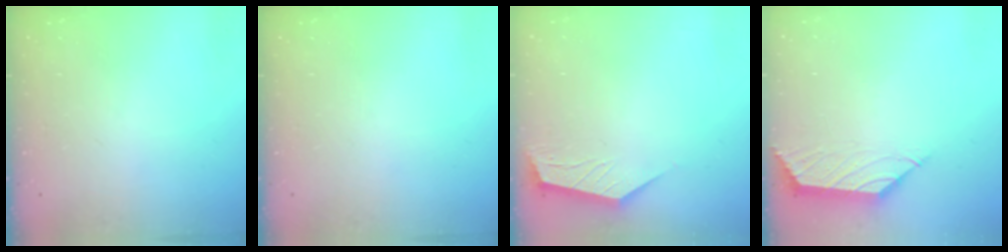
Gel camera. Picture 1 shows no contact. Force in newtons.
{"total": 0.0}
{"total": 2.1, "press": 2.0, "slide": 0.4}
{"total": 2.3, "press": 2.2, "slide": 0.3}